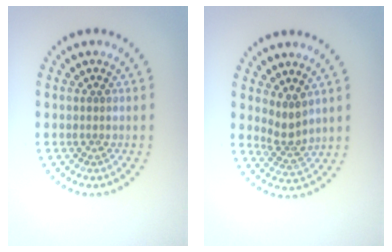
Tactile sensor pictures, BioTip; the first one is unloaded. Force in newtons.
{"total": 2.3, "press": 1.6, "slide": 1.6}